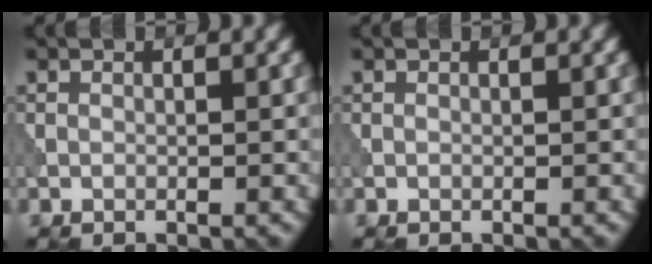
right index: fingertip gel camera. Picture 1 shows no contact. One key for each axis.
{"total": 0.0}